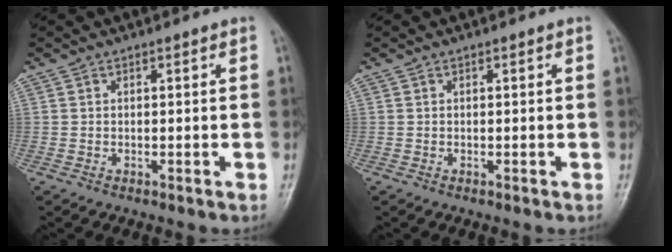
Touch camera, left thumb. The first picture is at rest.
{"total": 0.0}